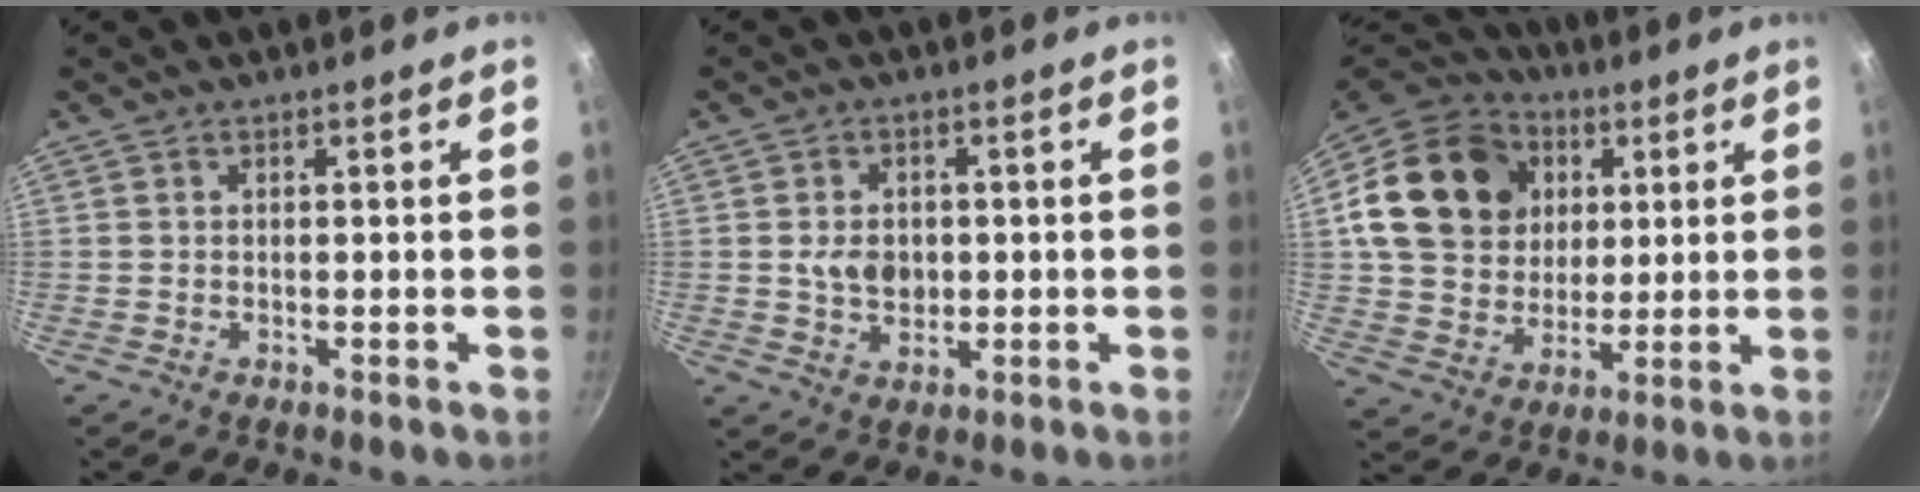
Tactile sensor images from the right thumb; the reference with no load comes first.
{"total": 5.6, "force": [0.0, 4.2, 3.6], "torque": [-0.046, -0.005, 0.000]}
{"total": 21.7, "force": [5.5, 17.6, 11.5], "torque": [-0.192, 0.012, 0.095]}